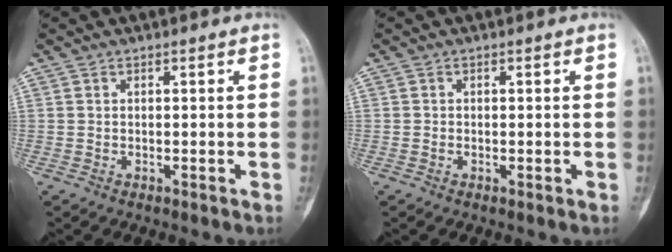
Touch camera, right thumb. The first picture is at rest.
{"total": 0.0}